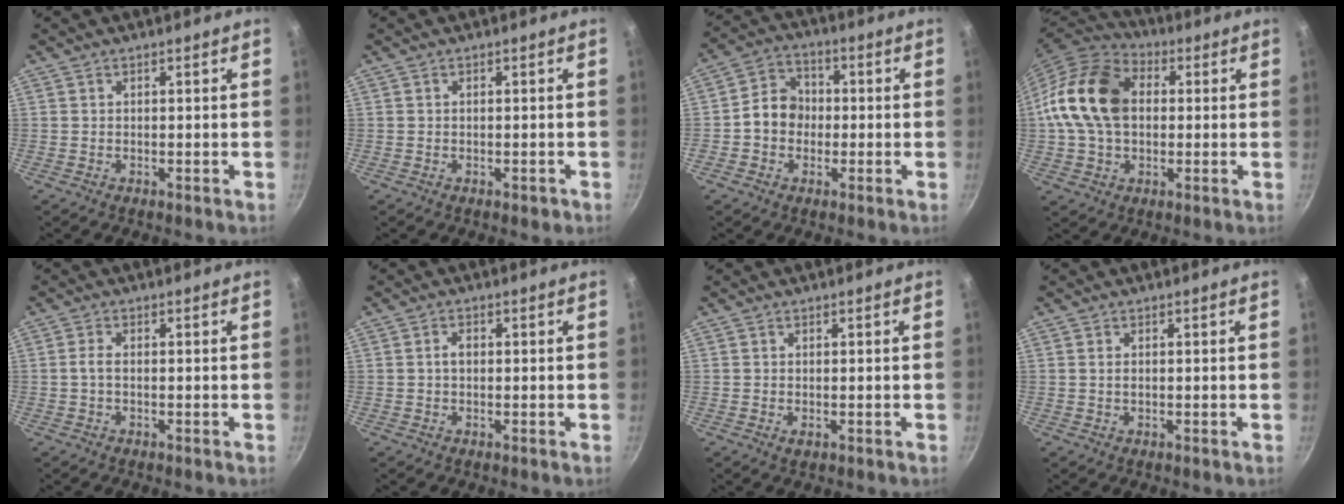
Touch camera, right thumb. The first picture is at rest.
{"total": 1.0, "force": [-0.5, 0.6, 0.7], "torque": [-0.008, 0.003, -0.006]}
{"total": 8.0, "force": [-0.7, 6.8, 4.0], "torque": [-0.034, 0.023, -0.028]}
{"total": 17.6, "force": [1.4, 12.5, 12.2], "torque": [-0.211, 0.027, 0.011]}
{"total": 1.8, "force": [-0.2, 0.8, 1.6], "torque": [-0.041, 0.006, -0.008]}
{"total": 1.9, "force": [0.1, 1.3, 1.3], "torque": [-0.020, 0.007, 0.000]}
{"total": 0.8, "force": [-0.1, 0.5, 0.6], "torque": [-0.010, -0.001, -0.001]}
{"total": 1.0, "force": [0.1, 0.6, 0.8], "torque": [-0.015, 0.001, 0.002]}